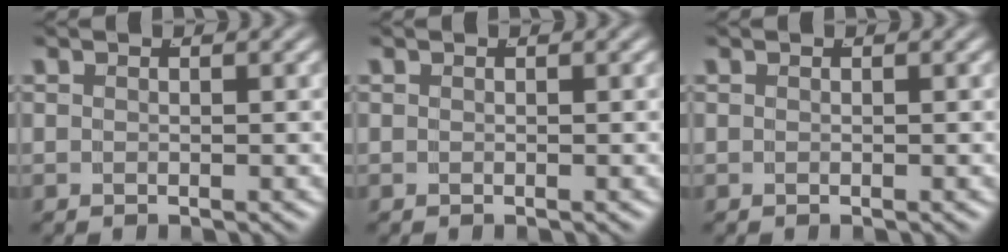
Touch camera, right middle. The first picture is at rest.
{"total": 0.0}
{"total": 0.0}